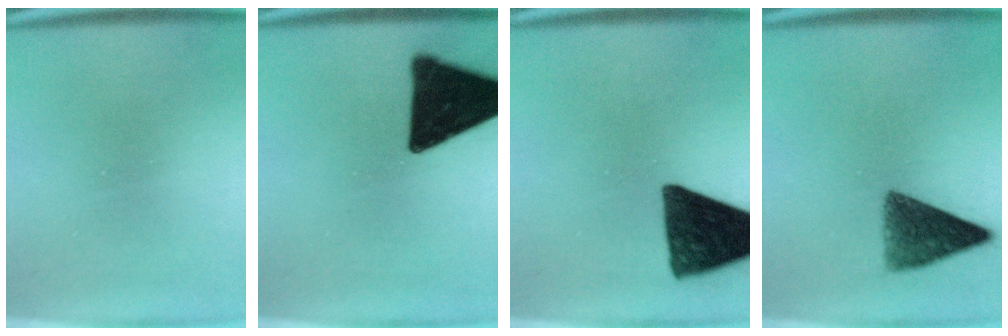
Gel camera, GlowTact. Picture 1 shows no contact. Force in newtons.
{"total": 17.8}
{"total": 13.5}
{"total": 7.7}